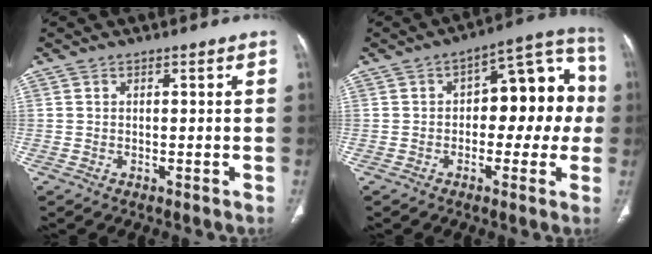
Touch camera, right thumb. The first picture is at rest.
{"total": 14.3, "force": [-0.1, 8.0, 11.9], "torque": [-0.093, 0.052, -0.010]}